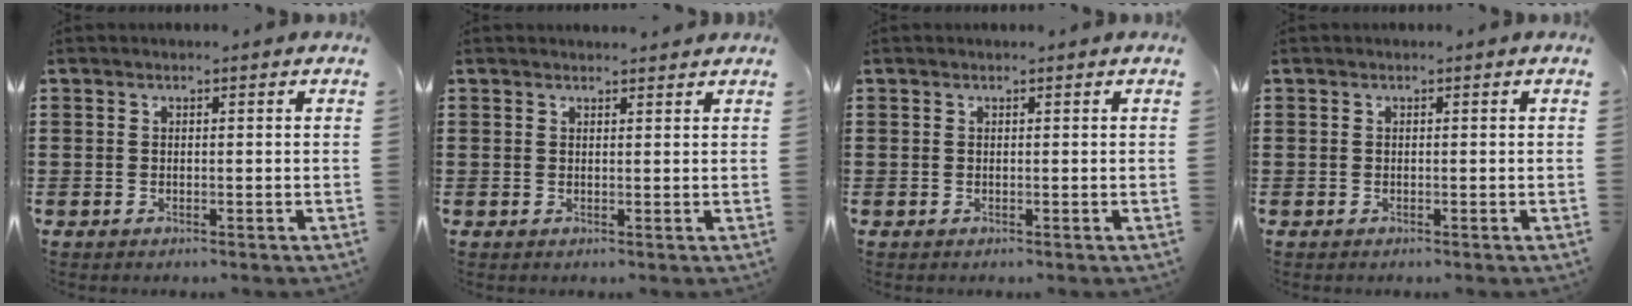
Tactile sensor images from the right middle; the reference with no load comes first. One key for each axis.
{"total": 1.0, "fx": 0.9, "fy": 0.1, "fz": 0.2, "tx": 0.003, "ty": -0.004, "tz": 0.016}
{"total": 0.0}
{"total": 0.0}